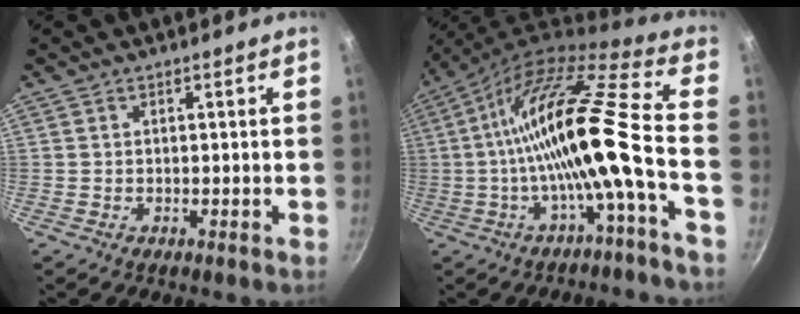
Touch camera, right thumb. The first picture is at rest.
{"total": 16.2, "force": [-3.7, 0.8, 15.8], "torque": [-0.267, 0.034, -0.073]}